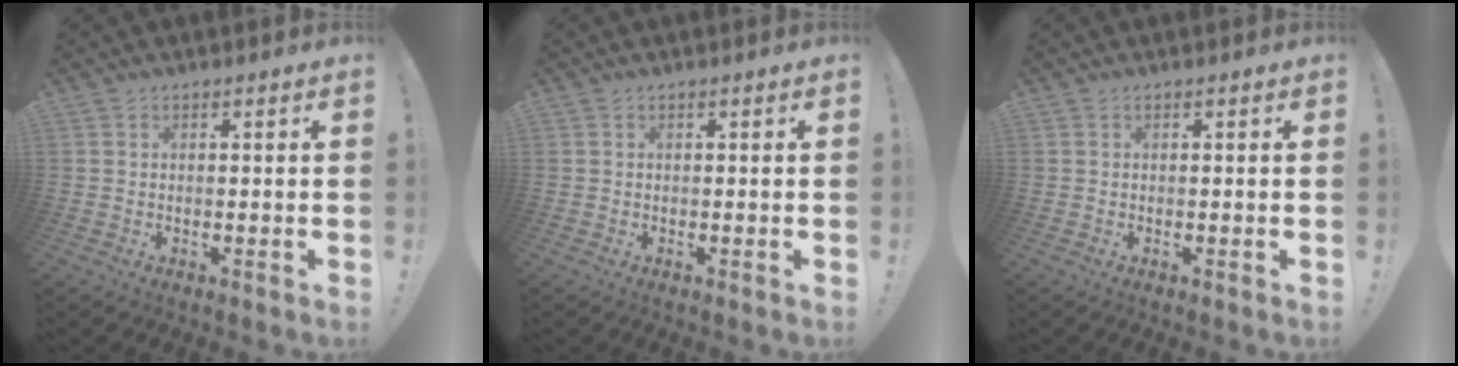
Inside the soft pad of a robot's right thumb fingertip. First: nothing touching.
{"total": 0.0}
{"total": 0.0}